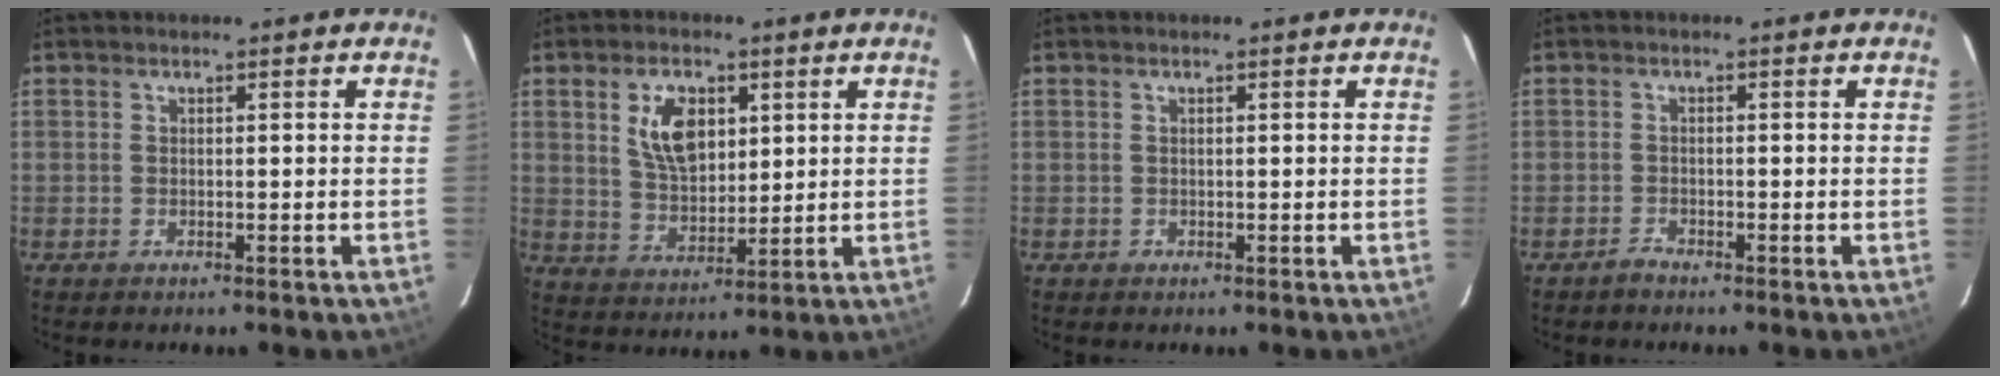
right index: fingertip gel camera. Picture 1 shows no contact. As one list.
[{"total": 9.0, "force": [3.2, 5.2, 6.6], "torque": [-0.125, 0.009, 0.068]}, {"total": 0.8, "force": [-0.6, 0.5, -0.3], "torque": [0.005, 0.005, -0.012]}, {"total": 1.4, "force": [-1.3, 0.7, 0.0], "torque": [-0.002, 0.003, -0.024]}]